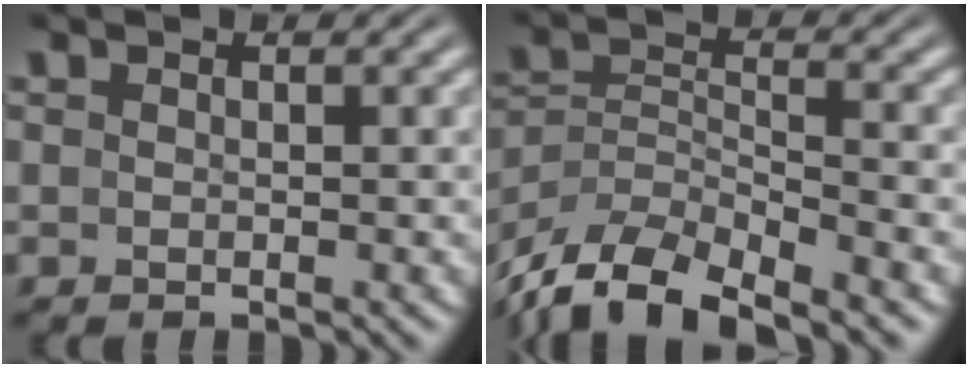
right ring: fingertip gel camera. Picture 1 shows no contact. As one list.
[{"total": 8.5, "force": [-5.0, 4.9, 4.7], "torque": [-0.107, -0.037, -0.068]}]